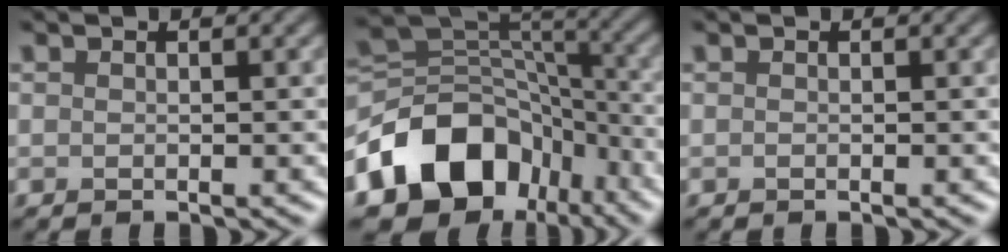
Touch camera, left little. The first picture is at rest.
{"total": 11.5, "force": [-5.8, 8.4, 5.4], "torque": [-0.085, 0.007, -0.110]}
{"total": 0.0}